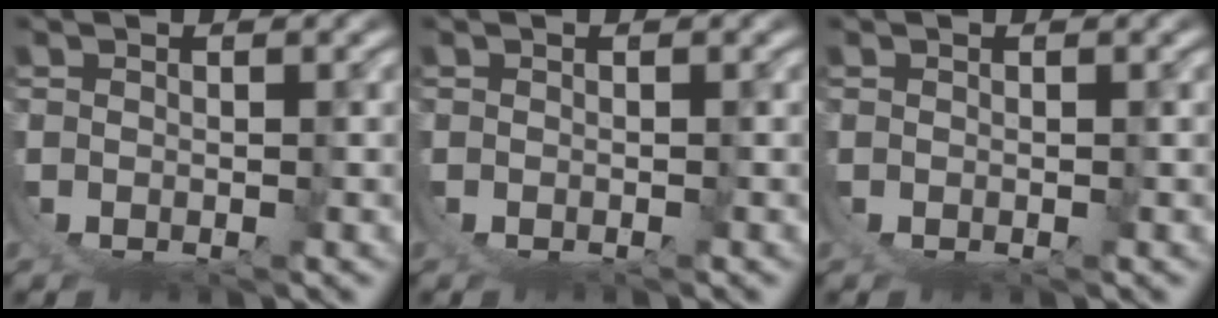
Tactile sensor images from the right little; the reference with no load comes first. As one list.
[{"total": 0.0}, {"total": 0.0}]